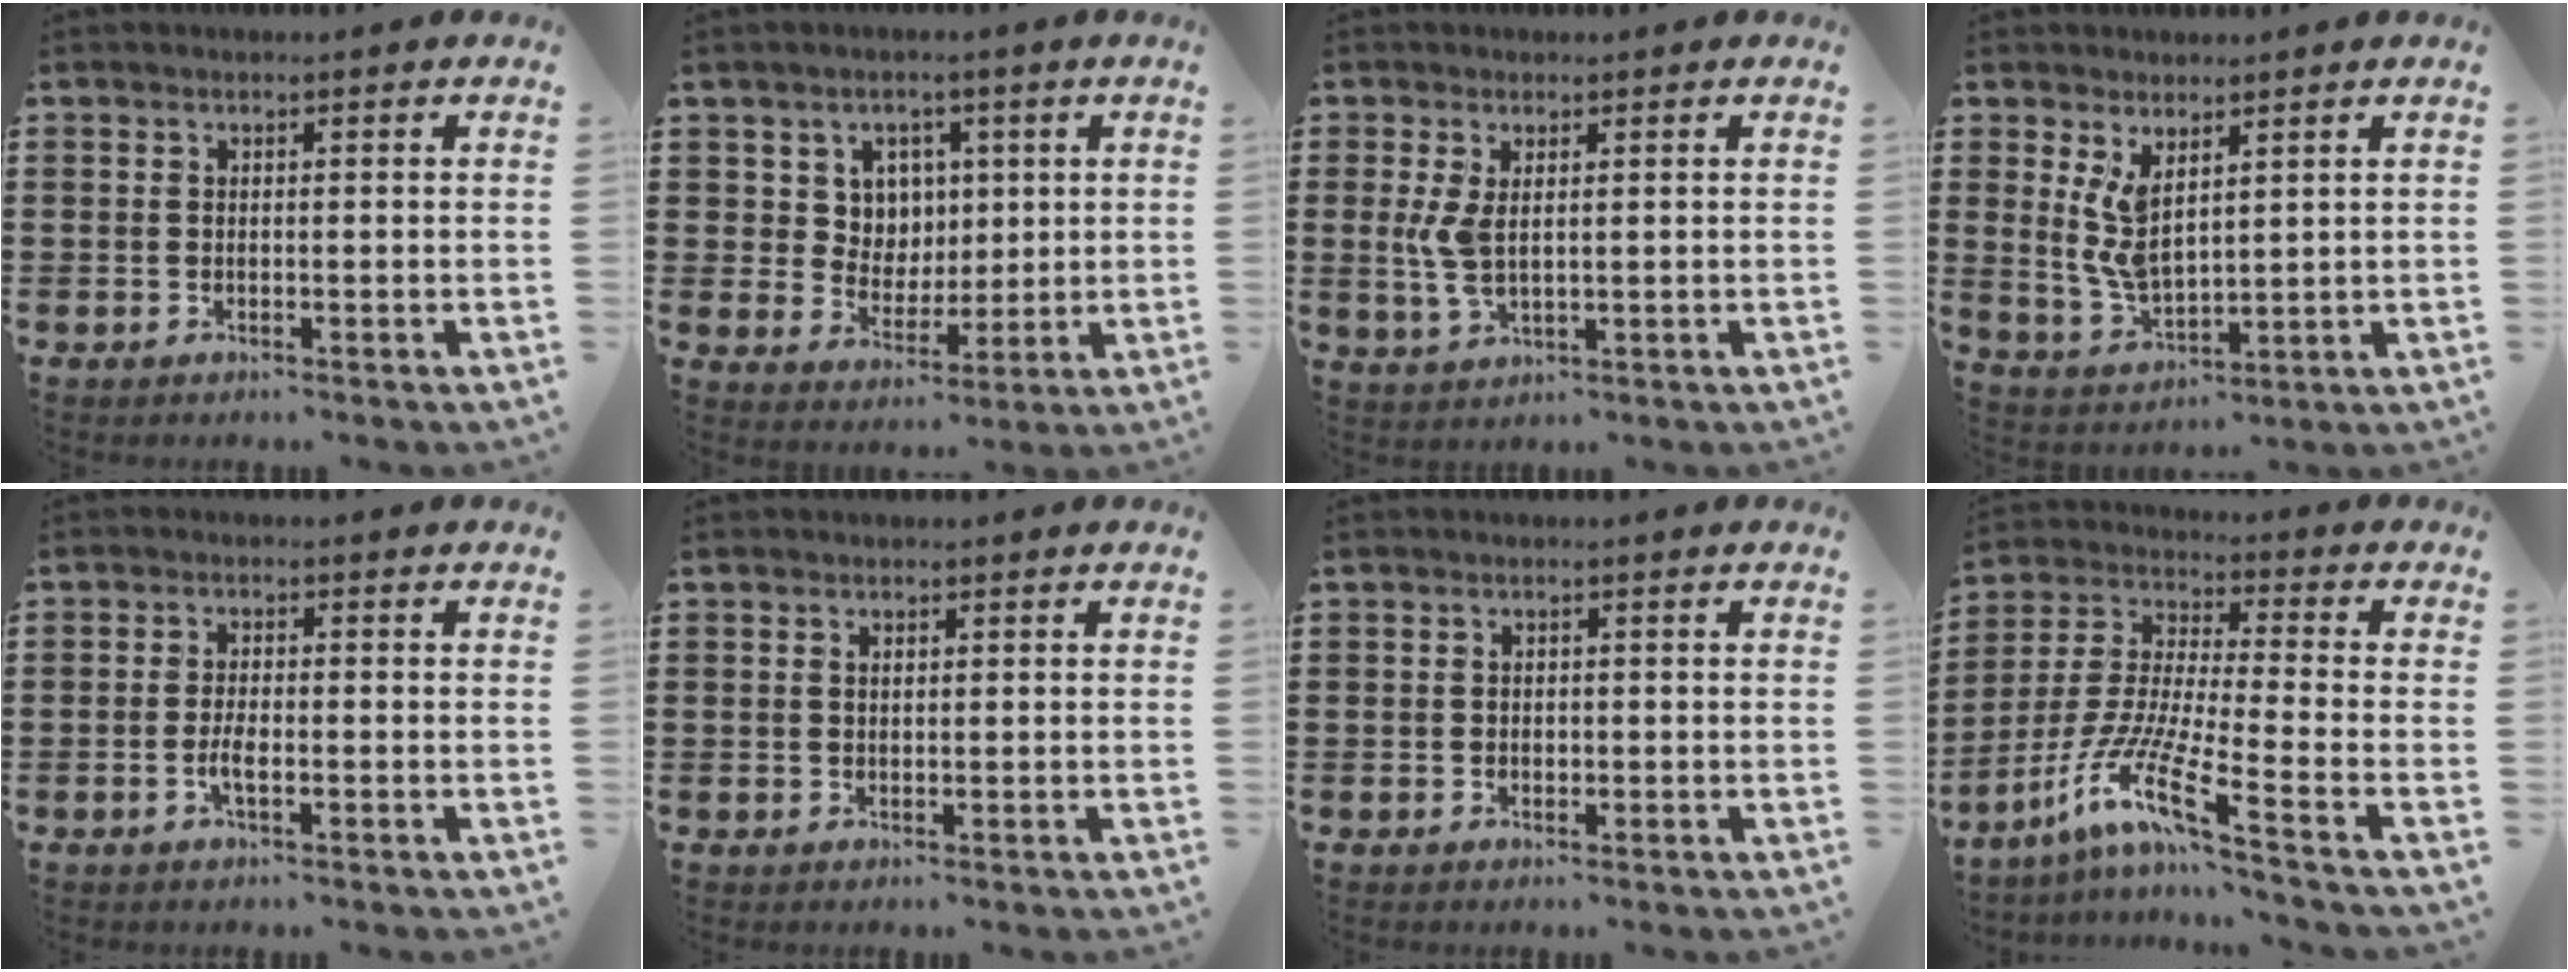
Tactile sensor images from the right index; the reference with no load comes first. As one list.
[{"total": 5.8, "force": [2.3, 5.1, 1.3], "torque": [-0.045, 0.008, 0.041]}, {"total": 4.3, "force": [0.8, 1.9, 3.7], "torque": [-0.090, -0.001, 0.010]}, {"total": 6.1, "force": [2.4, 3.0, 4.7], "torque": [-0.111, -0.008, 0.042]}, {"total": 2.5, "force": [-1.0, 0.7, 2.2], "torque": [-0.047, -0.003, -0.020]}, {"total": 0.7, "force": [0.3, 0.3, 0.5], "torque": [-0.012, 0.001, 0.006]}, {"total": 0.6, "force": [-0.1, 0.6, 0.2], "torque": [-0.005, 0.004, -0.002]}, {"total": 10.7, "force": [-7.0, 0.6, 8.1], "torque": [-0.194, -0.022, -0.147]}]